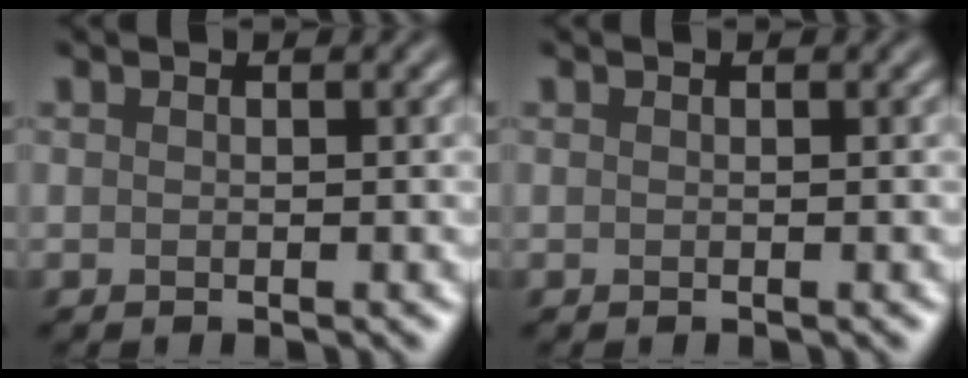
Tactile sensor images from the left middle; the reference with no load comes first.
{"total": 0.0}